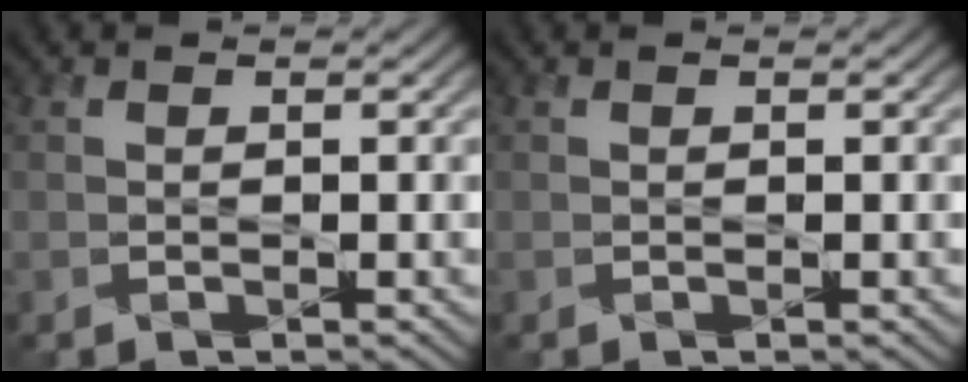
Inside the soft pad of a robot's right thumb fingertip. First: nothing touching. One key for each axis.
{"total": 0.0}